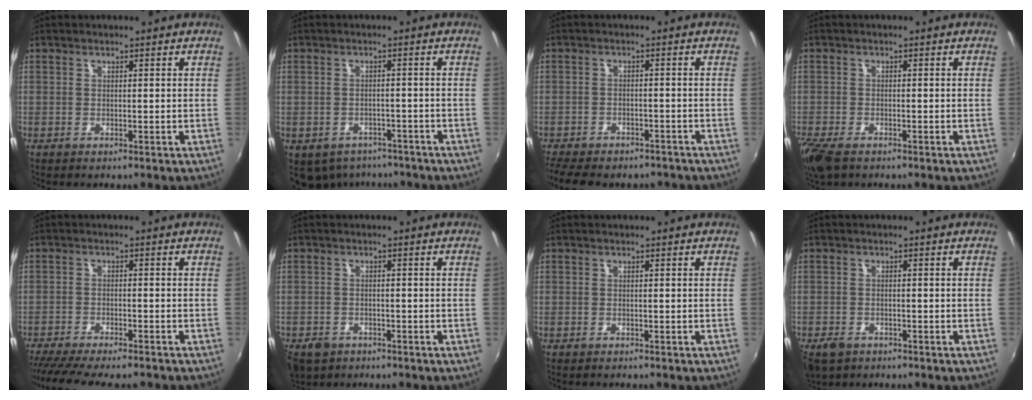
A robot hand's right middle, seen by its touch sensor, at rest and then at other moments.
{"total": 9.5, "force": [-6.7, 5.8, 3.3], "torque": [-0.083, -0.015, -0.085]}
{"total": 12.8, "force": [-10.6, 4.8, 5.3], "torque": [-0.126, -0.024, -0.155]}
{"total": 6.1, "force": [-4.3, 2.5, 3.6], "torque": [-0.093, -0.026, -0.086]}
{"total": 13.0, "force": [-11.3, 2.0, 6.1], "torque": [-0.130, -0.035, -0.176]}
{"total": 5.9, "force": [-3.7, 3.9, 2.3], "torque": [-0.062, -0.008, -0.060]}
{"total": 0.6, "force": [-0.6, 0.2, 0.1], "torque": [-0.003, -0.003, -0.010]}
{"total": 4.7, "force": [-3.1, 2.8, 2.0], "torque": [-0.057, -0.010, -0.053]}